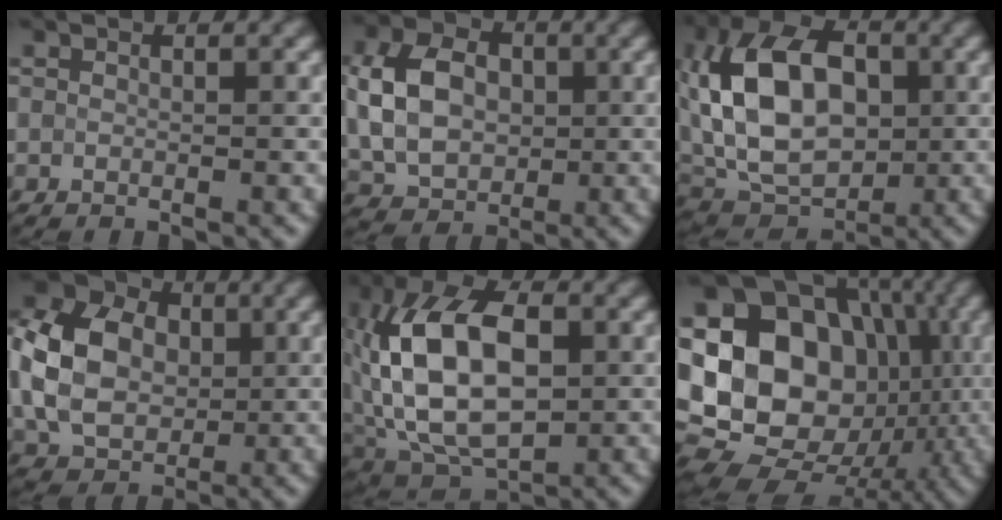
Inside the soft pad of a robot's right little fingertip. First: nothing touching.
{"total": 7.4, "force": [0.6, 5.5, 4.9], "torque": [-0.112, 0.011, 0.005]}
{"total": 11.9, "force": [1.3, 7.9, 8.9], "torque": [-0.176, 0.020, 0.014]}
{"total": 10.0, "force": [0.7, 7.5, 6.5], "torque": [-0.151, 0.008, 0.012]}
{"total": 13.1, "force": [0.5, 7.6, 10.6], "torque": [-0.207, 0.017, 0.000]}
{"total": 20.6, "force": [0.8, 16.9, 11.7], "torque": [-0.197, 0.017, -0.005]}